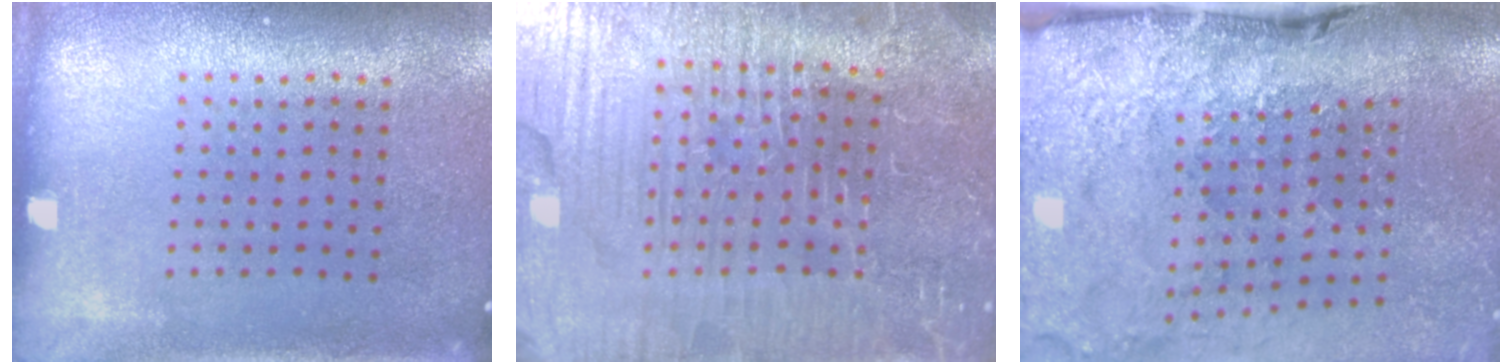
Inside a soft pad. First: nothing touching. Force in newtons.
{"total": 5.1, "press": 5.0, "slide": 1.3}
{"total": 4.7, "press": 3.6, "slide": 3.0}